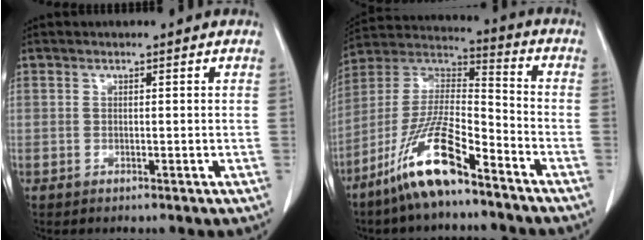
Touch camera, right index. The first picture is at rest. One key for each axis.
{"total": 14.5, "fx": -9.6, "fy": 2.4, "fz": 10.7, "tx": -0.220, "ty": -0.006, "tz": -0.181}